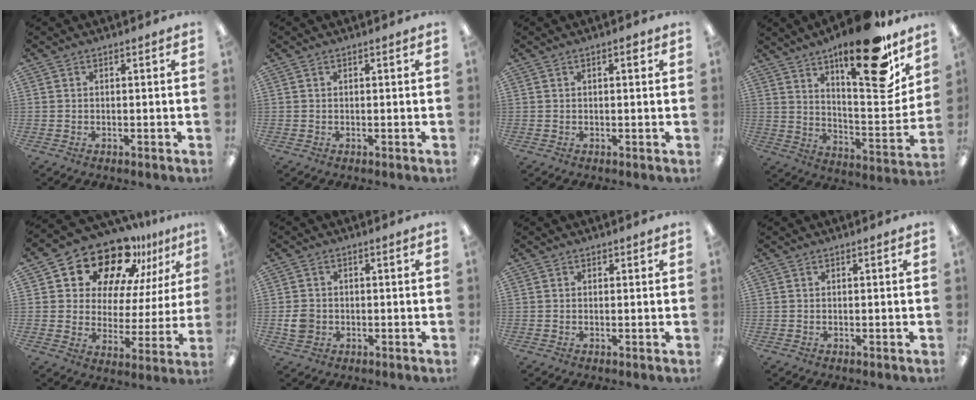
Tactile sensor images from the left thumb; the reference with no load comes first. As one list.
[{"total": 0.0}, {"total": 1.8, "force": [0.8, 0.5, 1.5], "torque": [-0.014, -0.003, 0.009]}, {"total": 22.2, "force": [15.7, 6.1, 14.4], "torque": [-0.190, -0.119, 0.247]}, {"total": 16.8, "force": [13.9, 7.4, 6.0], "torque": [-0.123, -0.103, 0.244]}, {"total": 4.0, "force": [-0.7, 3.5, 1.9], "torque": [-0.030, 0.001, -0.012]}, {"total": 0.6, "force": [0.4, 0.5, 0.0], "torque": [0.009, -0.001, 0.005]}, {"total": 0.0}]